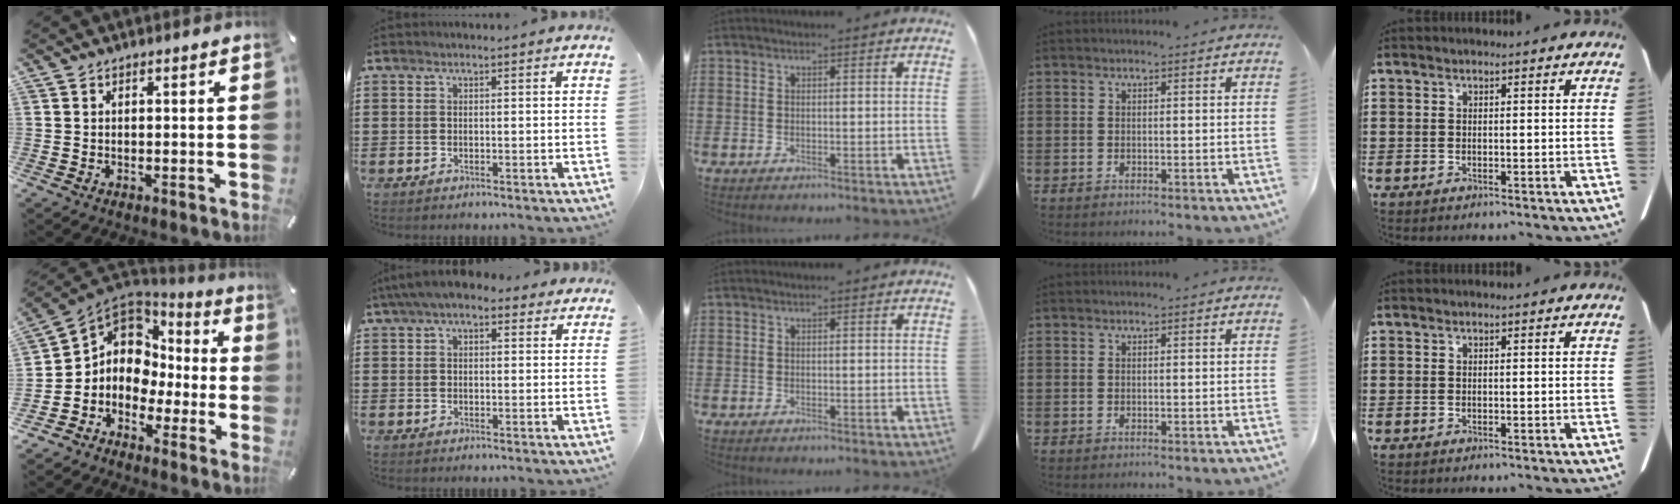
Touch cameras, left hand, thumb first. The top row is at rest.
{"thumb": {"total": 7.8, "force": [-0.3, 7.6, 1.7], "torque": [-0.063, -0.011, -0.001]}, "index": {"total": 4.9, "force": [3.4, 2.2, 2.8], "torque": [-0.068, 0.006, 0.061]}}